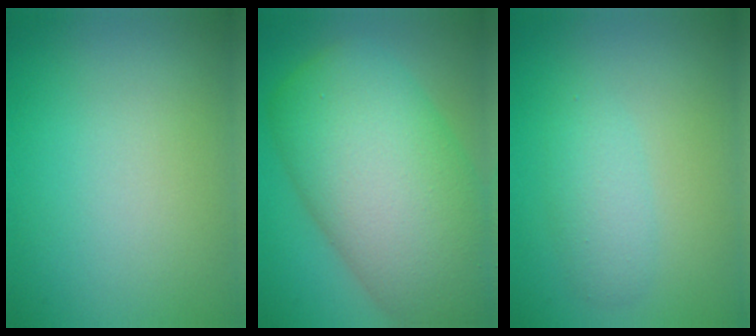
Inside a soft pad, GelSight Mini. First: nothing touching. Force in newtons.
{"total": 14.4, "press": 14.3, "slide": 0.8}
{"total": 2.2, "press": 2.2, "slide": 0.0}